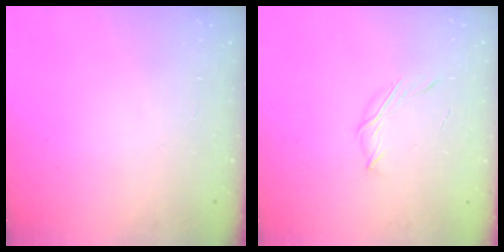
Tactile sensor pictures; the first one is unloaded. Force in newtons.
{"total": 4.7, "press": 4.6, "slide": 1.0}